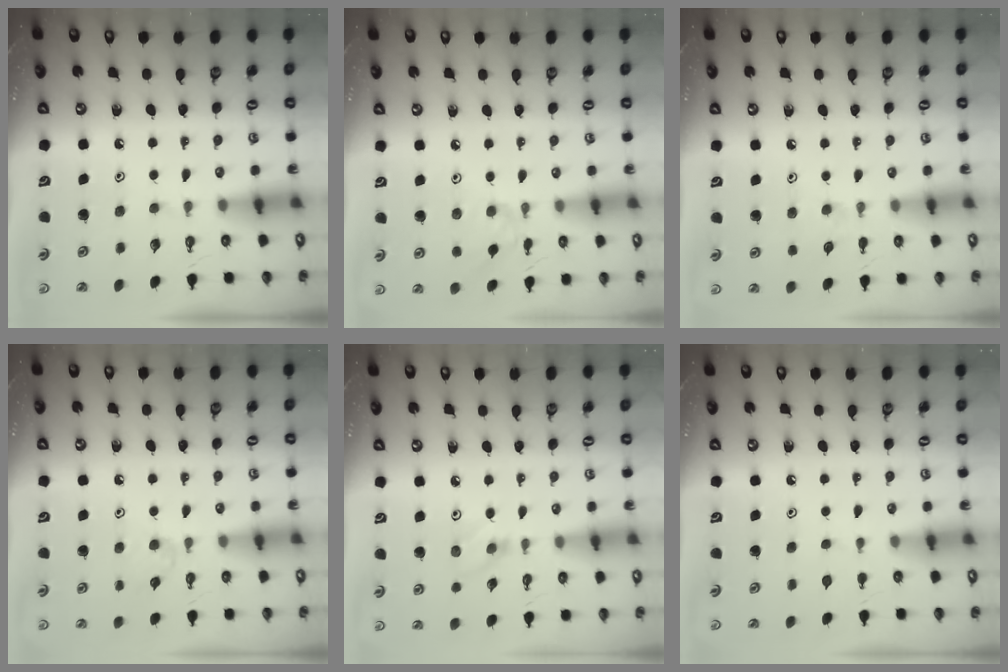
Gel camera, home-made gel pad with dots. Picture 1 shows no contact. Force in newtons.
{"total": 2.8, "press": 2.7, "slide": 0.6}
{"total": 3.9, "press": 3.9, "slide": 0.6}
{"total": 4.2, "press": 4.1, "slide": 0.8}
{"total": 4.3, "press": 4.3, "slide": 0.6}
{"total": 0.6, "press": 0.6, "slide": 0.2}